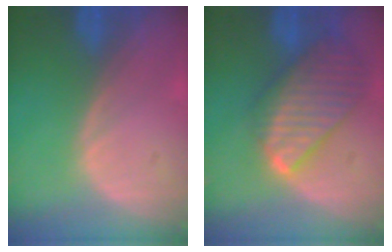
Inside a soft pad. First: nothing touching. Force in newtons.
{"total": 9.7, "press": 8.4, "slide": 4.9}